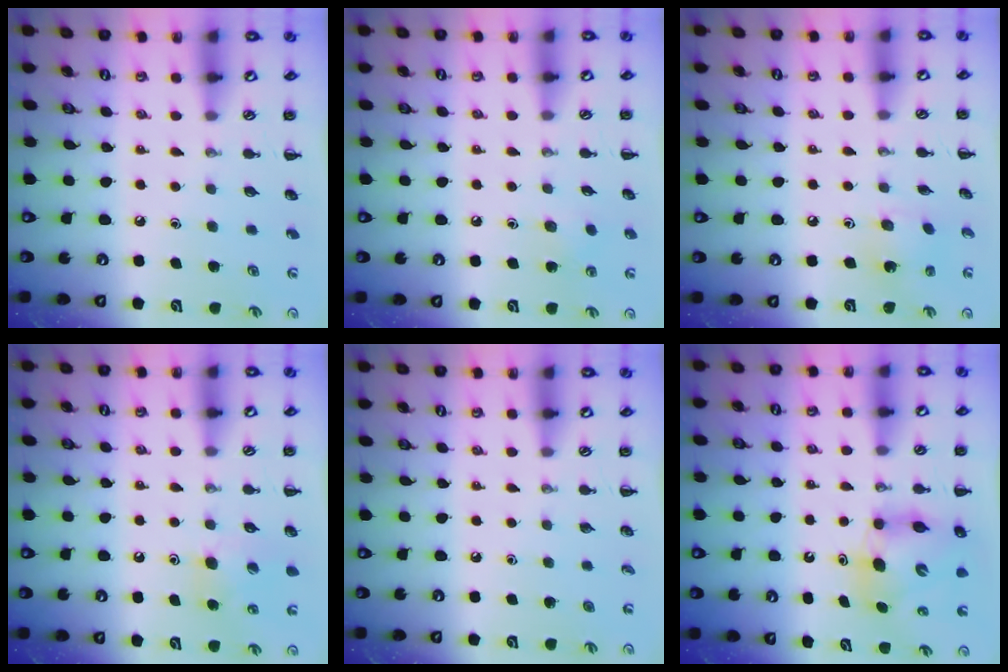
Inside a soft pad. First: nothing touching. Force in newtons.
{"total": 4.3, "press": 4.1, "slide": 1.3}
{"total": 2.1, "press": 2.0, "slide": 0.5}
{"total": 6.0, "press": 5.9, "slide": 1.5}
{"total": 0.0}
{"total": 8.4, "press": 8.2, "slide": 1.7}